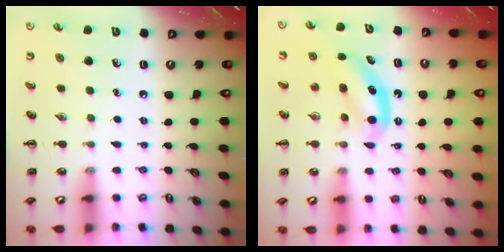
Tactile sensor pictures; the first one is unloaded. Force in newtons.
{"total": 5.9, "press": 5.9, "slide": 0.7}